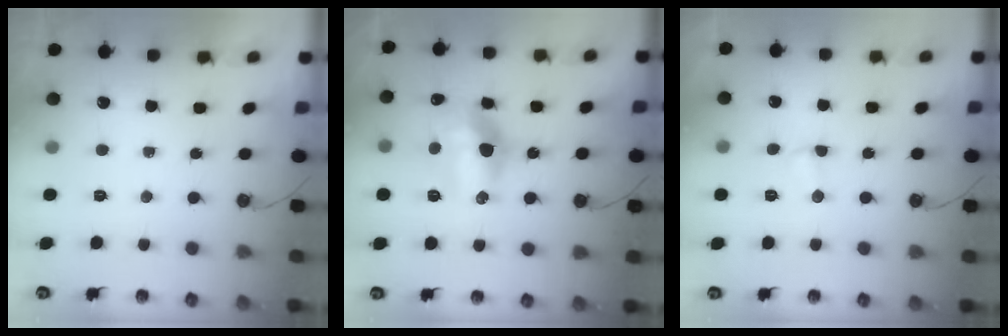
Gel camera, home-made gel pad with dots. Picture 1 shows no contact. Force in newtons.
{"total": 15.7, "press": 15.5, "slide": 2.1}
{"total": 2.7, "press": 2.7, "slide": 0.4}